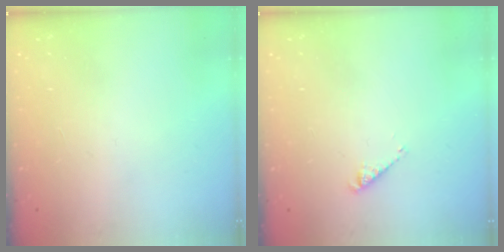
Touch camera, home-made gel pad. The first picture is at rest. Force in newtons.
{"total": 2.6, "press": 2.6, "slide": 0.5}